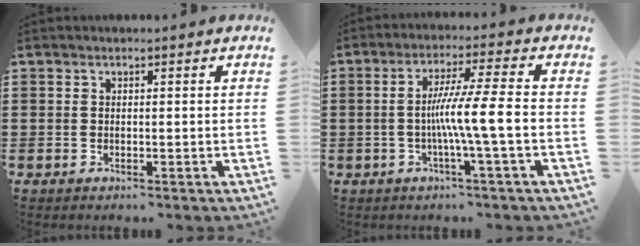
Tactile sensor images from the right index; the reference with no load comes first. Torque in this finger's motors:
{"motor_torque": [1.54, -0.60, 0.34, 0.21]}